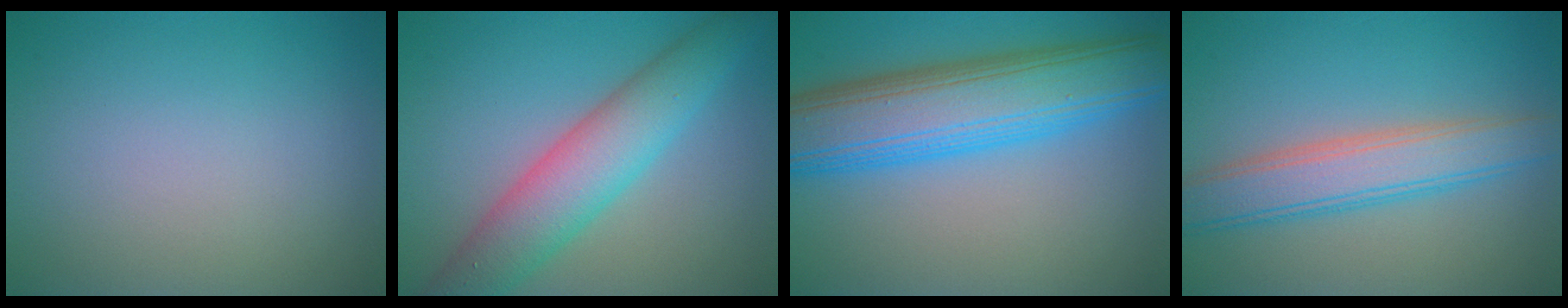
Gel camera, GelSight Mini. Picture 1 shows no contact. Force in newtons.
{"total": 6.8, "press": 6.8, "slide": 0.2}
{"total": 10.5, "press": 10.5, "slide": 0.3}
{"total": 5.1, "press": 5.1, "slide": 0.3}